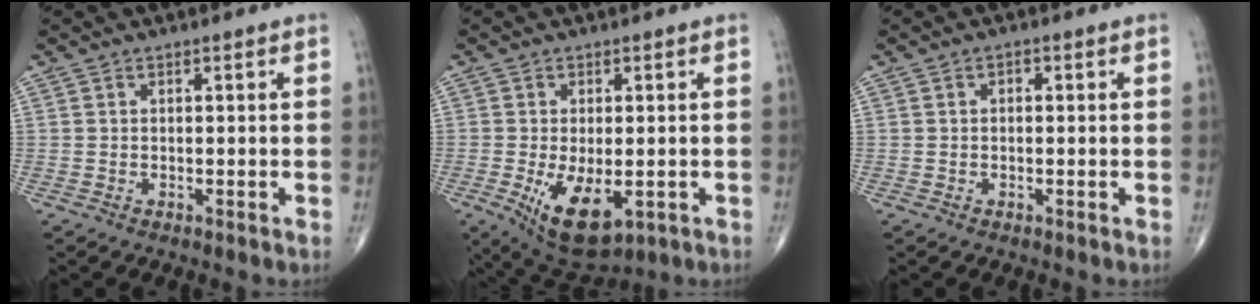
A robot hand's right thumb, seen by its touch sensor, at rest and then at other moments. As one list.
[{"total": 10.4, "force": [-2.8, 5.2, 8.5], "torque": [-0.136, -0.017, -0.031]}, {"total": 1.1, "force": [0.2, 0.7, 0.8], "torque": [-0.011, 0.004, 0.002]}]